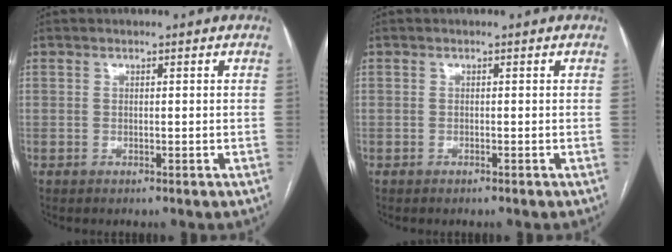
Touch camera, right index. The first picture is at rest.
{"total": 0.0}